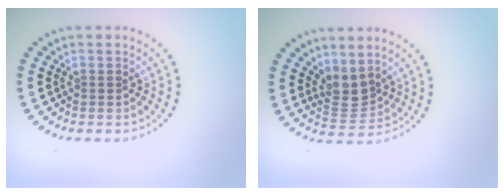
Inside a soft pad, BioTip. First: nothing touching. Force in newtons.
{"total": 2.7, "press": 2.2, "slide": 1.7}